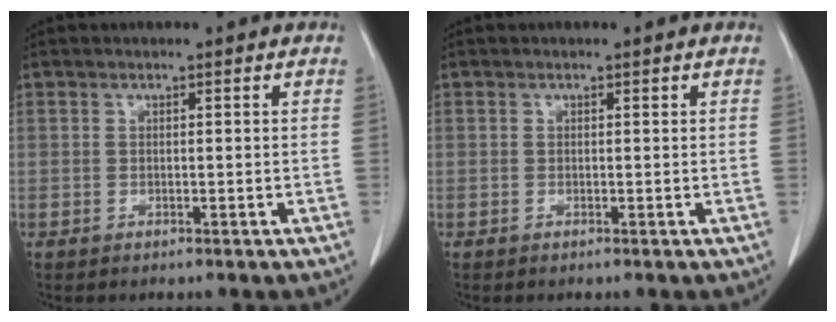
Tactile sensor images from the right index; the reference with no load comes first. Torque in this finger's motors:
{"motor_torque": [-0.01, 0.02, 0.00, 0.00]}